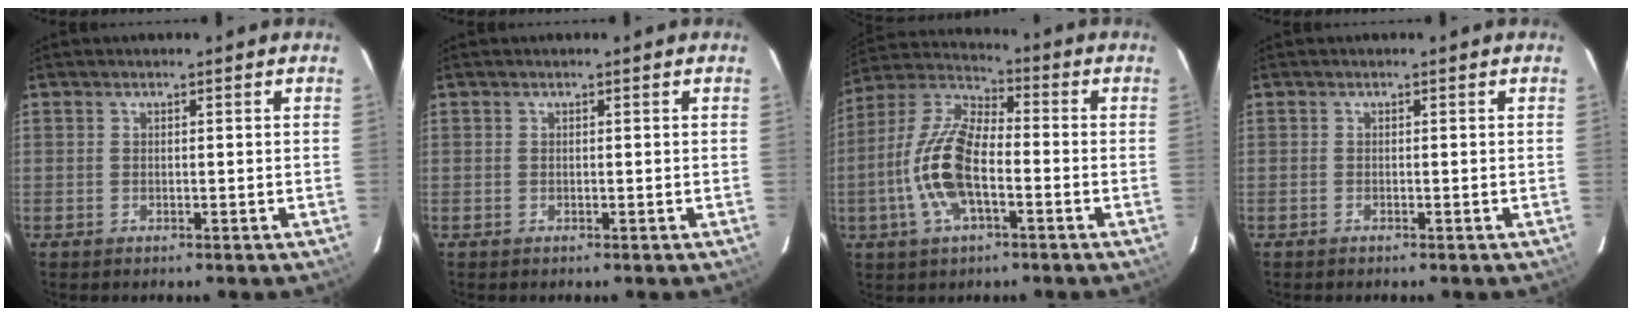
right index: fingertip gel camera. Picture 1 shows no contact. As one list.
[{"total": 0.0}, {"total": 14.2, "force": [-3.6, 6.1, 12.3], "torque": [-0.260, 0.005, -0.075]}, {"total": 0.0}]